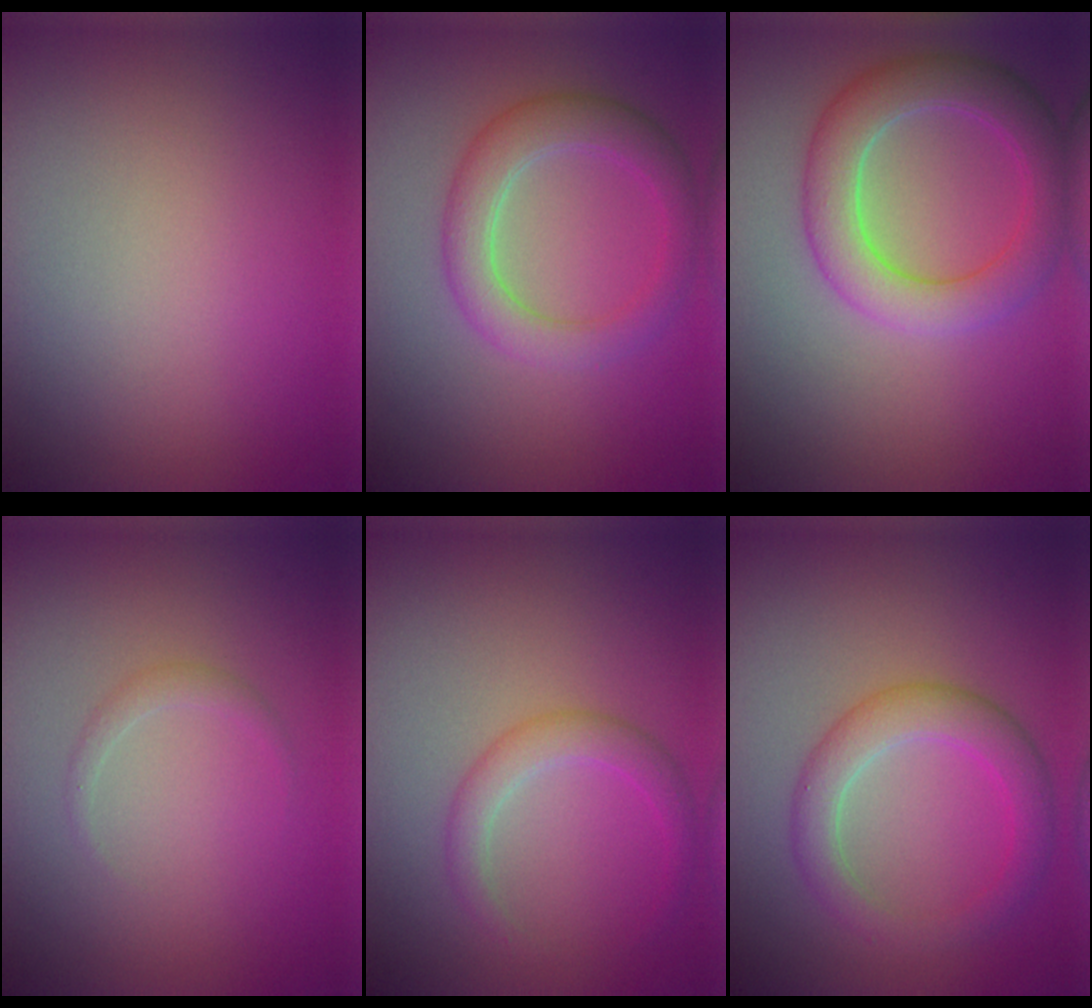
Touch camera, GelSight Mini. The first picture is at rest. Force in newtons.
{"total": 4.3, "press": 4.2, "slide": 0.1}
{"total": 5.5, "press": 5.5, "slide": 0.2}
{"total": 1.0, "press": 1.0, "slide": 0.0}
{"total": 2.5, "press": 2.5, "slide": 0.0}
{"total": 4.0, "press": 4.0, "slide": 0.1}